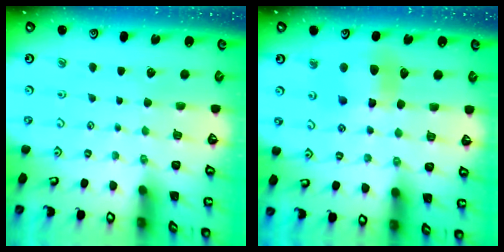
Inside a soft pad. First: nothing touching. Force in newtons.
{"total": 8.8, "press": 8.7, "slide": 1.3}